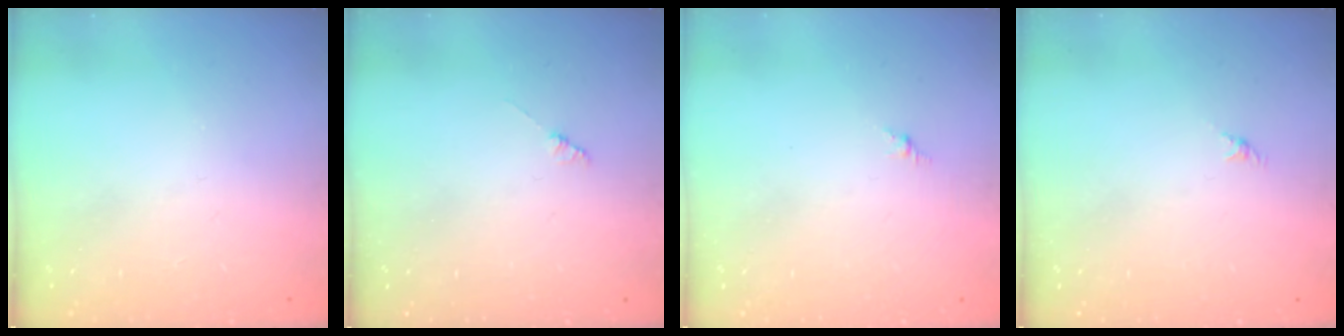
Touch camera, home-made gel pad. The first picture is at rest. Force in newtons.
{"total": 0.9, "press": 0.8, "slide": 0.2}
{"total": 0.0}
{"total": 0.0}